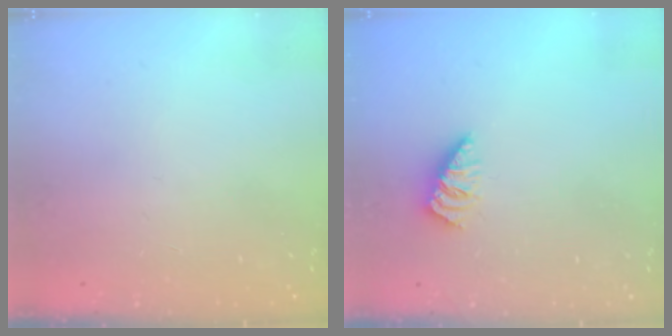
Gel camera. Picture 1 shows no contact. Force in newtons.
{"total": 0.7, "press": 0.7, "slide": 0.1}